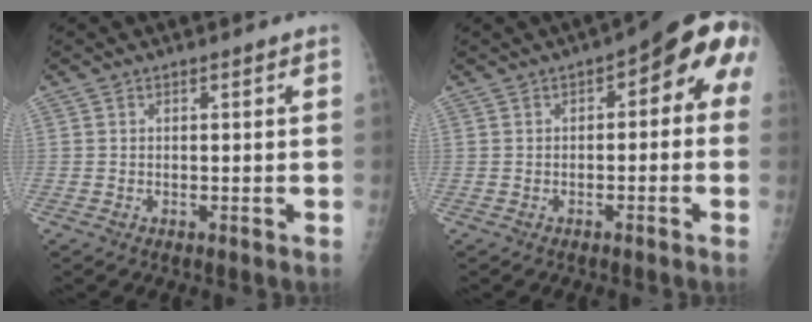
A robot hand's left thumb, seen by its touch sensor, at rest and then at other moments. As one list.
[{"total": 9.3, "force": [1.2, 4.5, 8.1], "torque": [-0.065, 0.034, 0.001]}]